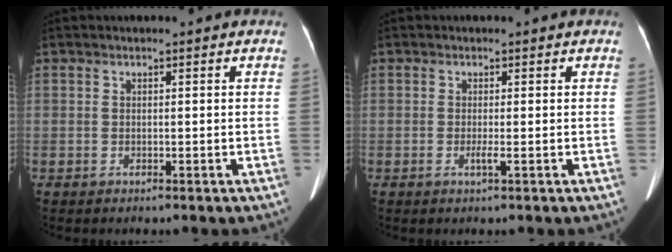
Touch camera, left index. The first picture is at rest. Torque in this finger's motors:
{"motor_torque": [0.38, 0.20, 0.13, 0.05]}